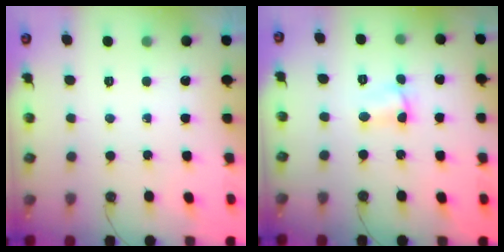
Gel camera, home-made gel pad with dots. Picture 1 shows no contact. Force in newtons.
{"total": 2.1, "press": 2.0, "slide": 0.5}